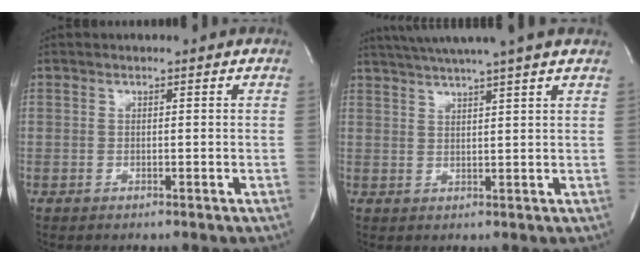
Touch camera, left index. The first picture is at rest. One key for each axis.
{"total": 11.2, "fx": 9.4, "fy": -1.0, "fz": 6.1, "tx": -0.108, "ty": 0.022, "tz": 0.125}